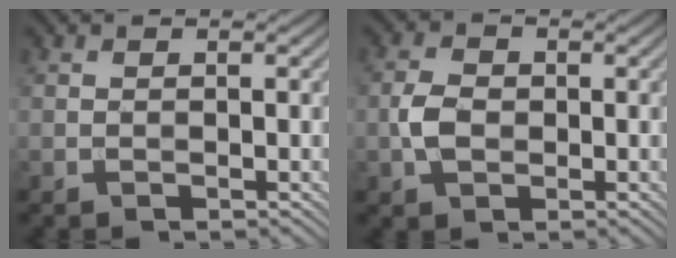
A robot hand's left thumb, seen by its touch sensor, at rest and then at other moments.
{"total": 3.4, "force": [-0.5, 2.5, 2.3], "torque": [-0.055, 0.001, -0.014]}